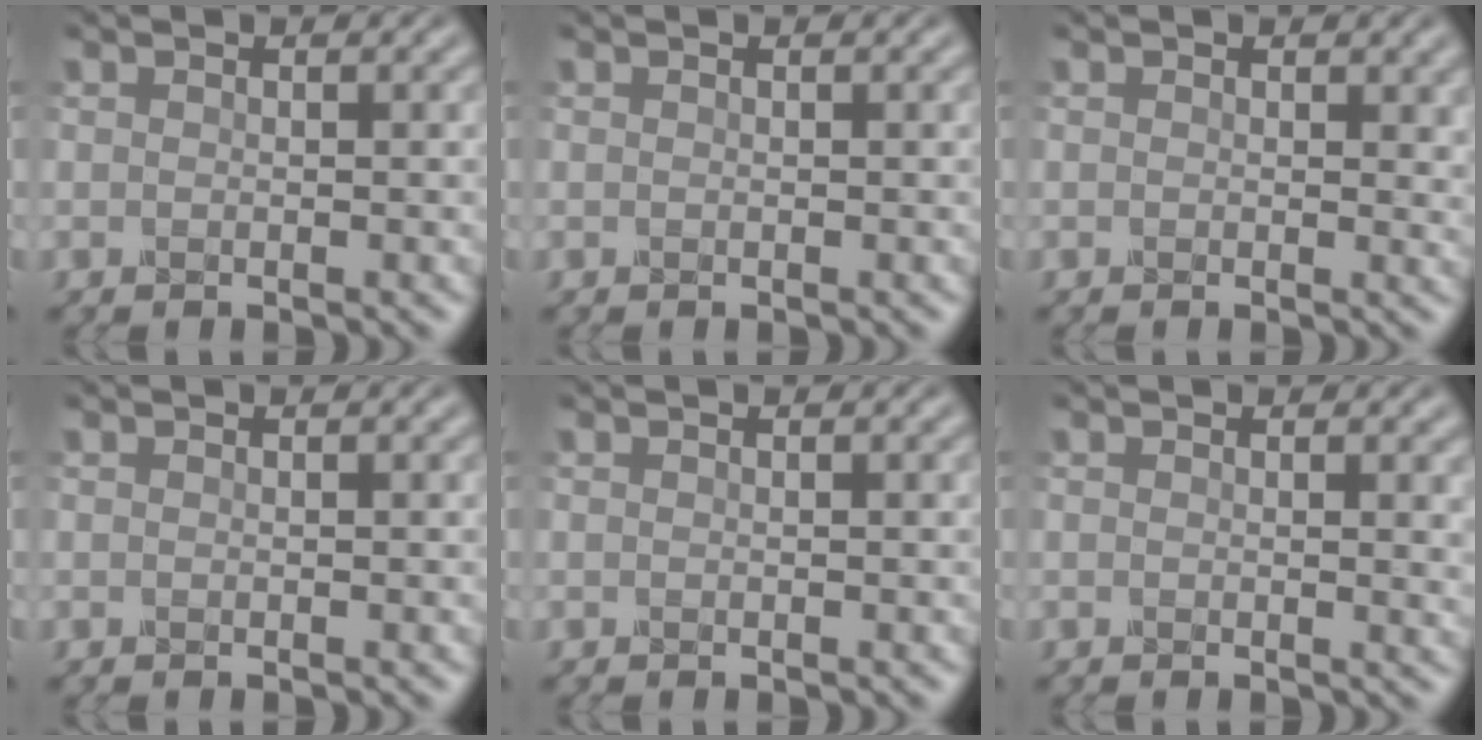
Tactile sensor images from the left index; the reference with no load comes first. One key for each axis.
{"total": 0.0}
{"total": 1.4, "fx": 0.2, "fy": 0.7, "fz": 1.2, "tx": -0.027, "ty": -0.005, "tz": 0.003}
{"total": 0.0}
{"total": 0.0}
{"total": 1.6, "fx": 0.2, "fy": 0.6, "fz": 1.5, "tx": -0.023, "ty": -0.004, "tz": 0.001}